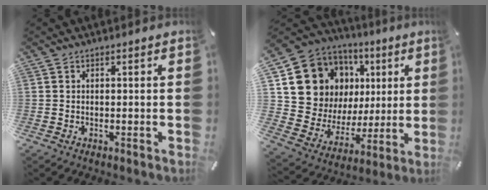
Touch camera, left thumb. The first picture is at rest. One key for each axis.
{"total": 12.8, "fx": 5.6, "fy": 11.1, "fz": 3.0, "tx": -0.057, "ty": -0.054, "tz": 0.120}